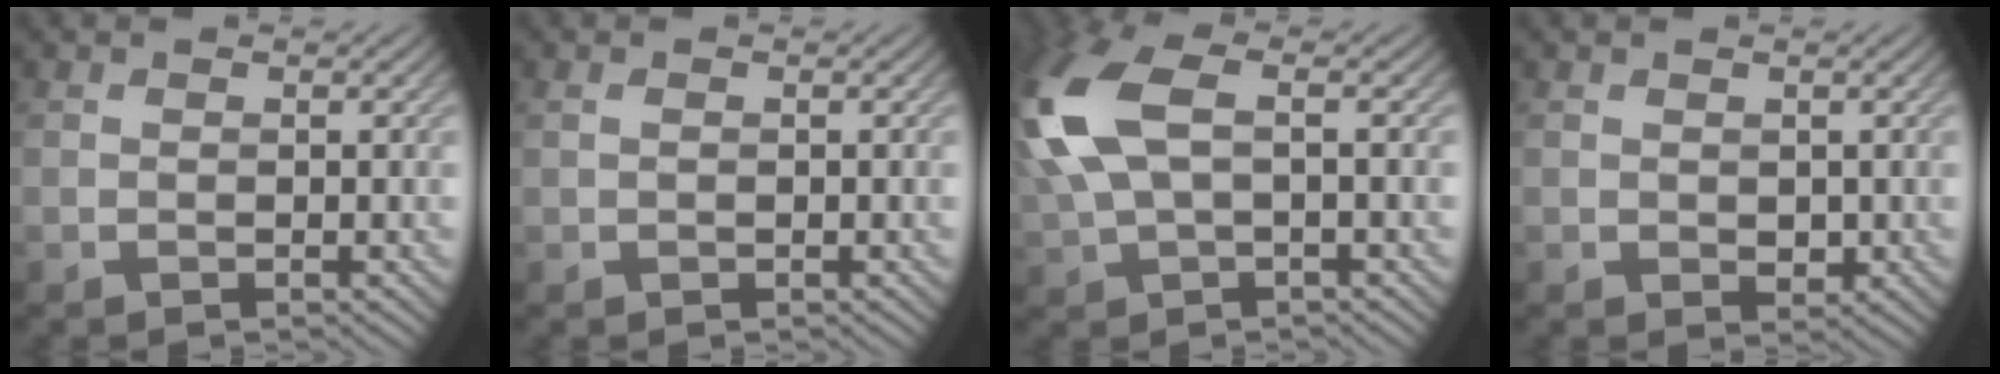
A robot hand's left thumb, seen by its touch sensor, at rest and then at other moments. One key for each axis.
{"total": 0.6, "fx": 0.1, "fy": 0.3, "fz": 0.5, "tx": -0.010, "ty": 0.004, "tz": 0.002}
{"total": 10.3, "fx": 1.7, "fy": 4.9, "fz": 9.0, "tx": -0.249, "ty": 0.016, "tz": 0.028}
{"total": 1.1, "fx": 0.2, "fy": 0.8, "fz": 0.6, "tx": -0.014, "ty": -0.006, "tz": 0.008}